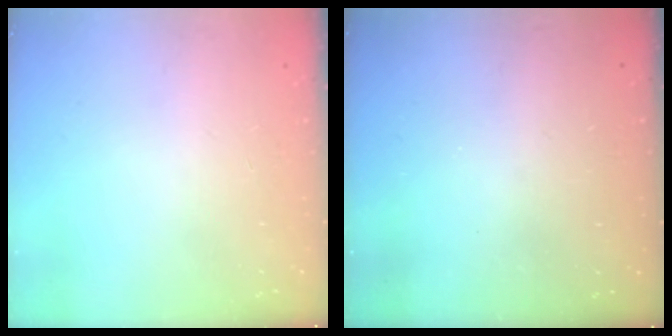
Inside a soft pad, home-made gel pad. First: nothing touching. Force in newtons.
{"total": 3.2, "press": 3.2, "slide": 0.1}